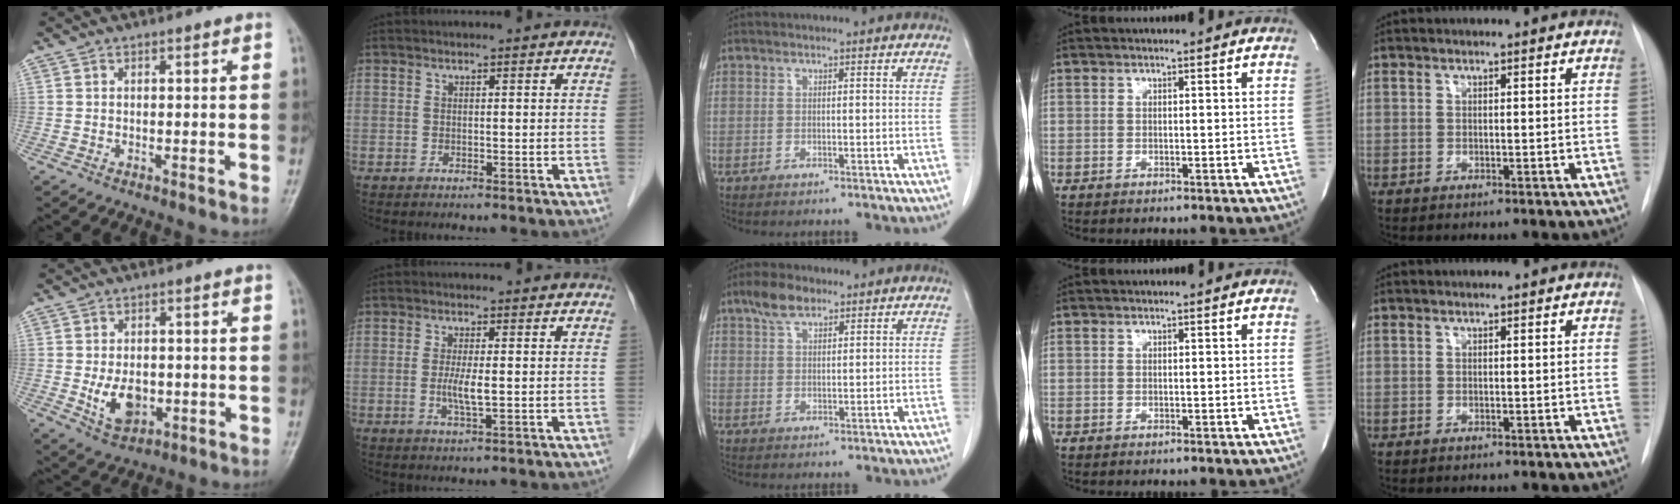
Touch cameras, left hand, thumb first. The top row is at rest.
{"thumb": {"total": 7.1, "force": [-1.2, 4.8, 5.1], "torque": [-0.074, -0.007, -0.010]}, "index": {"total": 3.4, "force": [-0.4, 0.5, 3.4], "torque": [-0.072, -0.006, -0.006]}, "middle": {"total": 4.7, "force": [3.3, 1.9, 2.7], "torque": [-0.059, 0.010, 0.065]}}